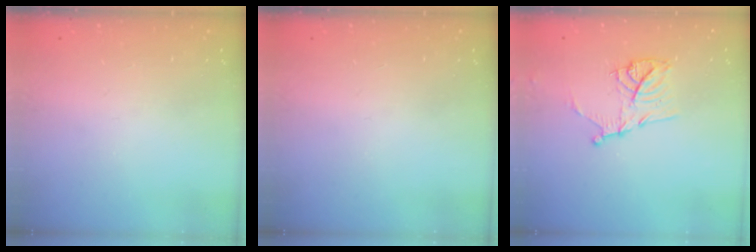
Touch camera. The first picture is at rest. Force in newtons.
{"total": 0.0}
{"total": 11.8, "press": 11.8, "slide": 0.5}